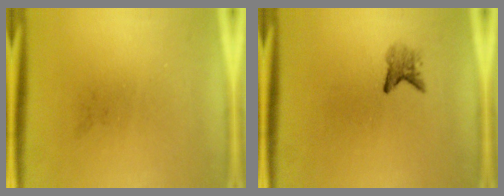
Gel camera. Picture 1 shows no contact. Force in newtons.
{"total": 2.0}